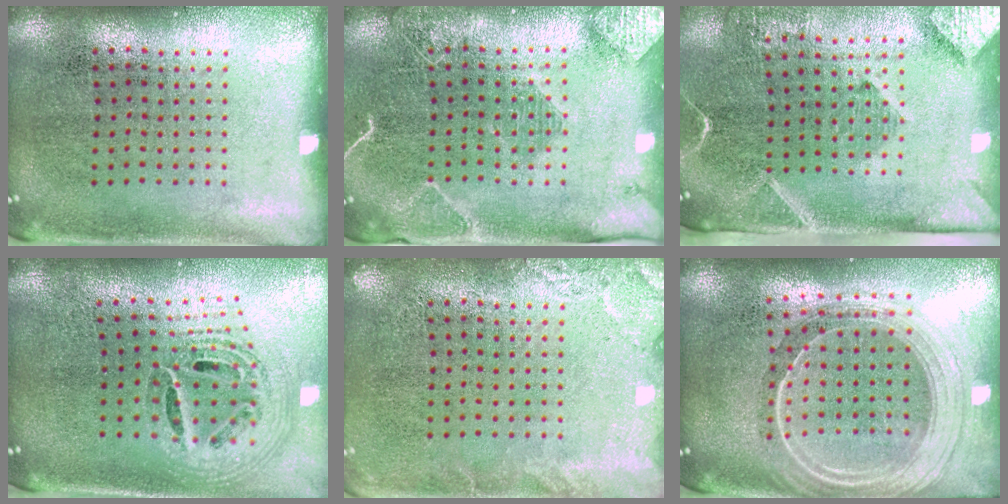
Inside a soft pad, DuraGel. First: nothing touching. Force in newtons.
{"total": 2.1, "press": 2.0, "slide": 0.5}
{"total": 2.9, "press": 2.2, "slide": 2.0}
{"total": 1.8, "press": 1.5, "slide": 1.0}
{"total": 2.2, "press": 2.2, "slide": 0.3}
{"total": 2.3, "press": 2.0, "slide": 1.1}